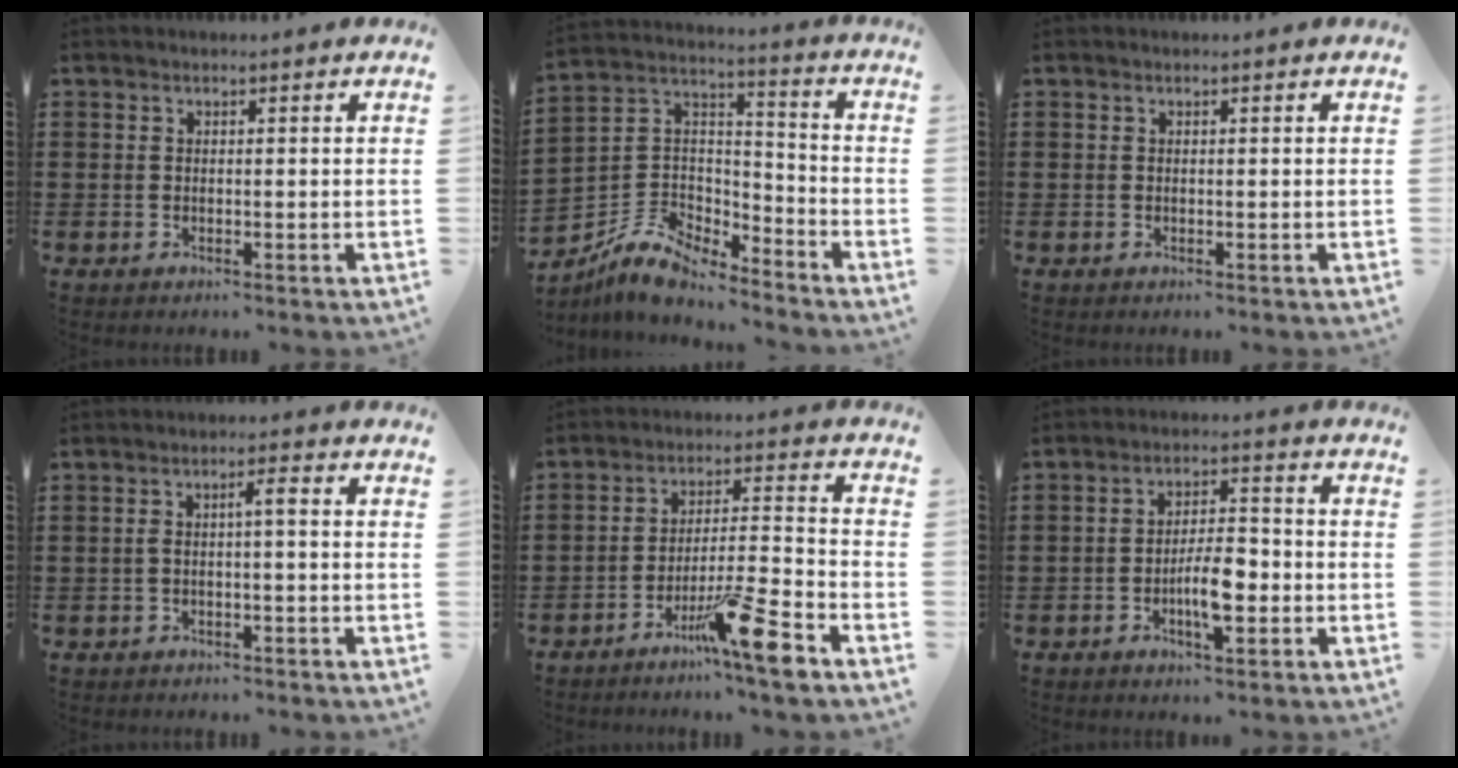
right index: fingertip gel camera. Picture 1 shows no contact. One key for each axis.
{"total": 8.3, "fx": -7.0, "fy": 3.4, "fz": 2.9, "tx": -0.086, "ty": 0.013, "tz": -0.143}
{"total": 0.0}
{"total": 2.4, "fx": -0.3, "fy": 0.2, "fz": 2.4, "tx": -0.046, "ty": 0.003, "tz": -0.008}
{"total": 10.8, "fx": -6.7, "fy": 0.4, "fz": 8.4, "tx": -0.146, "ty": 0.004, "tz": -0.122}
{"total": 6.5, "fx": -2.2, "fy": 2.3, "fz": 5.7, "tx": -0.108, "ty": 0.004, "tz": -0.043}